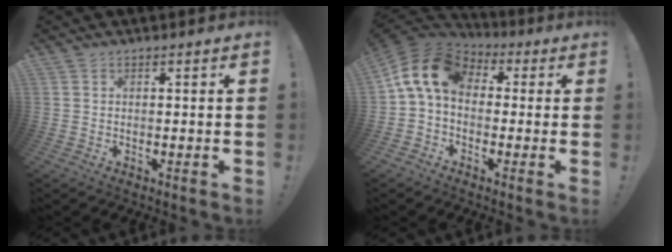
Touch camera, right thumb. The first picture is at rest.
{"total": 12.5, "force": [2.3, 8.1, 9.2], "torque": [-0.185, 0.011, 0.046]}